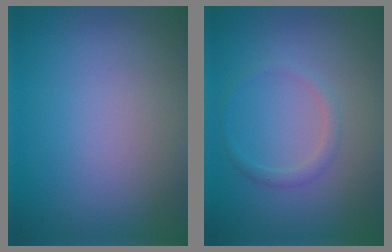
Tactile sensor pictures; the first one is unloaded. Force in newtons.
{"total": 1.2, "press": 1.2, "slide": 0.1}